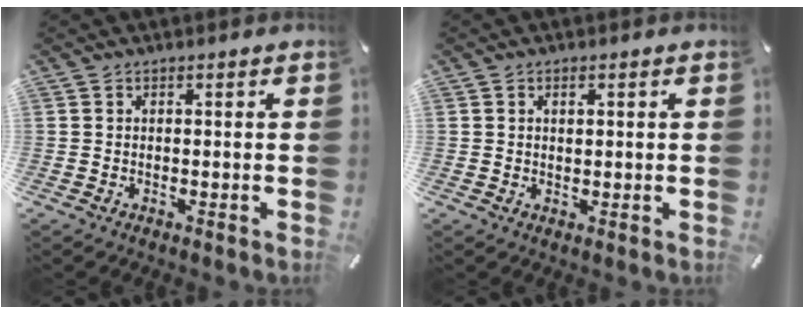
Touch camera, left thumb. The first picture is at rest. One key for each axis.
{"total": 1.2, "fx": 0.4, "fy": 0.8, "fz": 0.8, "tx": -0.010, "ty": 0.000, "tz": 0.006}